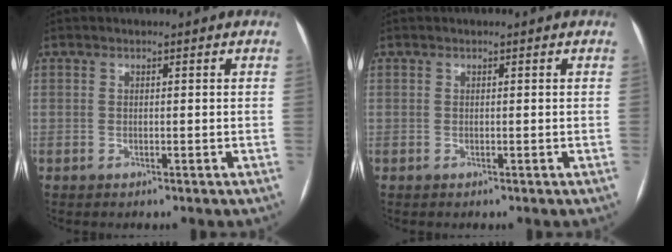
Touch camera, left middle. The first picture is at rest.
{"total": 0.0}